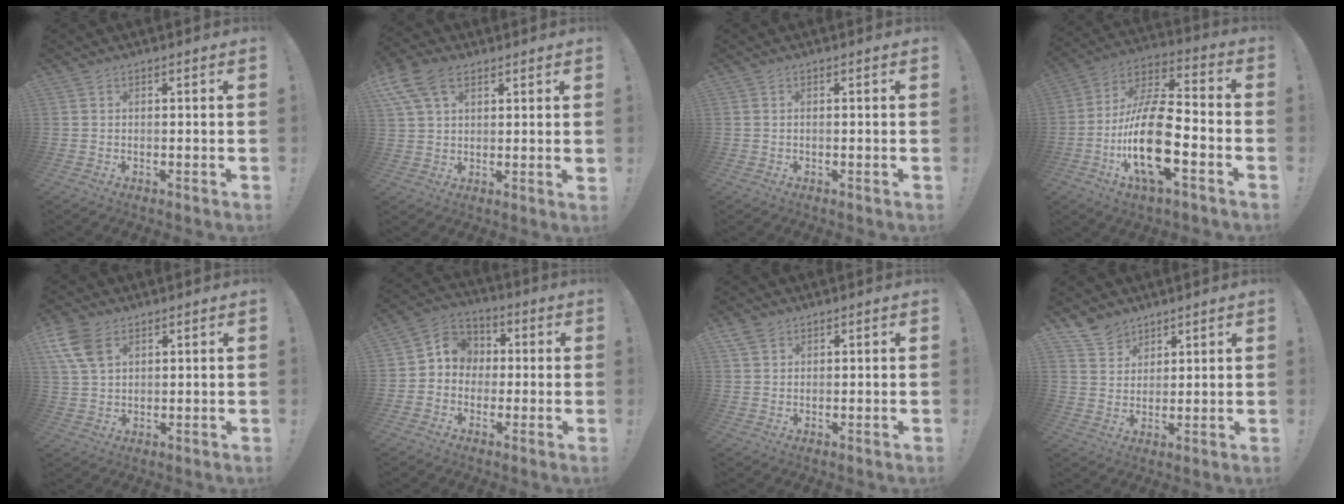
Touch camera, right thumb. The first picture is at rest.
{"total": 10.3, "force": [5.1, 6.1, 6.6], "torque": [-0.123, -0.008, 0.102]}
{"total": 0.0}
{"total": 22.7, "force": [-6.2, 9.2, 19.8], "torque": [-0.379, 0.030, -0.104]}
{"total": 9.6, "force": [4.8, 5.9, 5.8], "torque": [-0.115, -0.014, 0.095]}
{"total": 8.1, "force": [-0.4, 7.6, 2.6], "torque": [-0.033, 0.016, 0.001]}
{"total": 3.1, "force": [2.3, 1.8, 1.1], "torque": [-0.020, -0.010, 0.044]}
{"total": 7.9, "force": [6.3, 4.7, 1.0], "torque": [-0.022, -0.044, 0.124]}